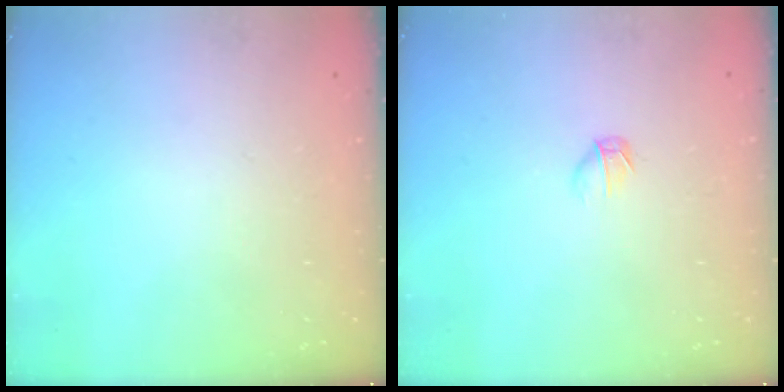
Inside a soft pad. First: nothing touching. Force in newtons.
{"total": 3.4, "press": 3.3, "slide": 1.0}